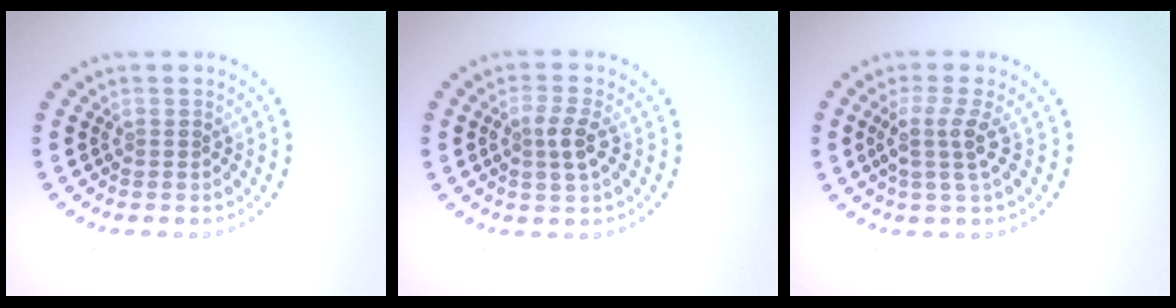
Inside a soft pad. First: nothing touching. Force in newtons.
{"total": 2.2, "press": 2.1, "slide": 0.7}
{"total": 2.6, "press": 1.8, "slide": 1.8}